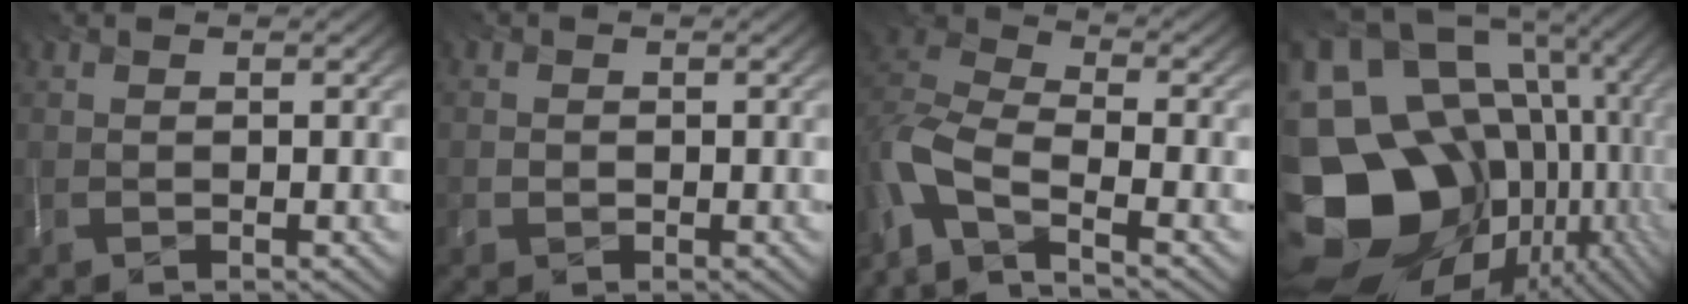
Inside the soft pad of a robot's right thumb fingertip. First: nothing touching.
{"total": 1.3, "force": [-0.5, 0.9, -0.8], "torque": [0.016, -0.006, -0.005]}
{"total": 8.5, "force": [-6.8, 2.4, 4.6], "torque": [-0.096, -0.013, -0.151]}
{"total": 21.1, "force": [-5.2, 17.3, 10.9], "torque": [-0.212, -0.035, -0.074]}